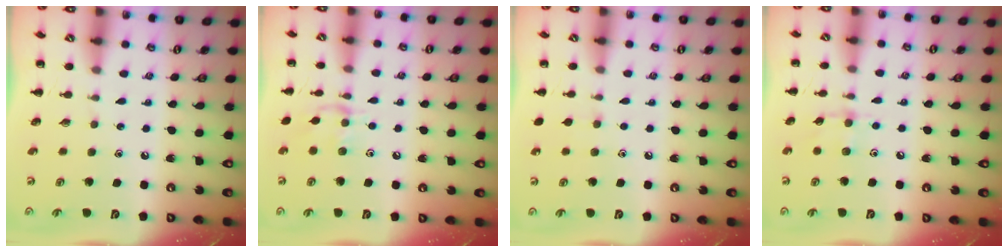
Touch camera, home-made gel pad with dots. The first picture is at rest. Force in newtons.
{"total": 7.8, "press": 7.7, "slide": 1.0}
{"total": 3.7, "press": 3.3, "slide": 1.7}
{"total": 4.8, "press": 4.6, "slide": 1.4}